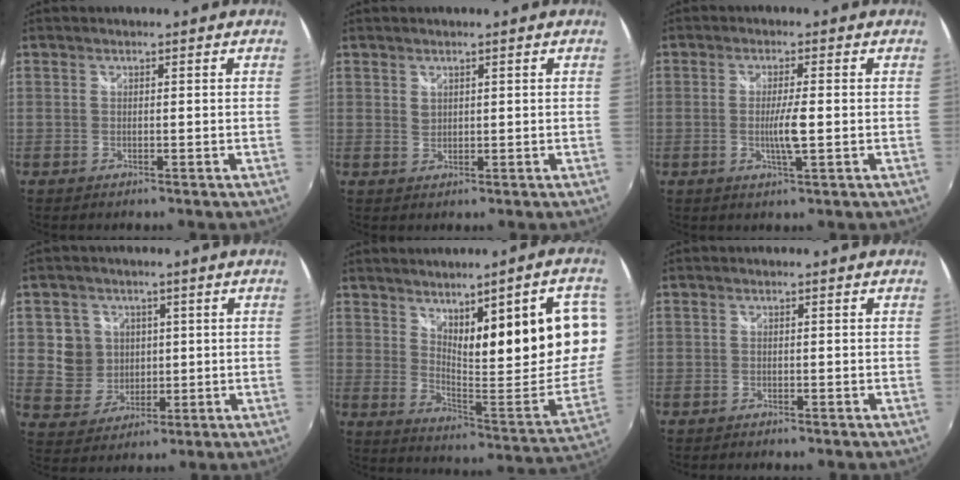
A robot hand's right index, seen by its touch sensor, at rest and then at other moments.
{"total": 1.3, "force": [0.9, 0.9, 0.3], "torque": [-0.002, -0.001, 0.018]}
{"total": 4.5, "force": [-0.7, 0.3, 4.4], "torque": [-0.079, -0.008, -0.012]}
{"total": 7.6, "force": [1.5, 7.3, 1.9], "torque": [-0.050, 0.012, 0.039]}
{"total": 23.6, "force": [7.9, 5.4, 21.5], "torque": [-0.269, -0.003, 0.148]}
{"total": 1.7, "force": [-0.2, -1.6, -0.6], "torque": [0.014, -0.009, -0.002]}